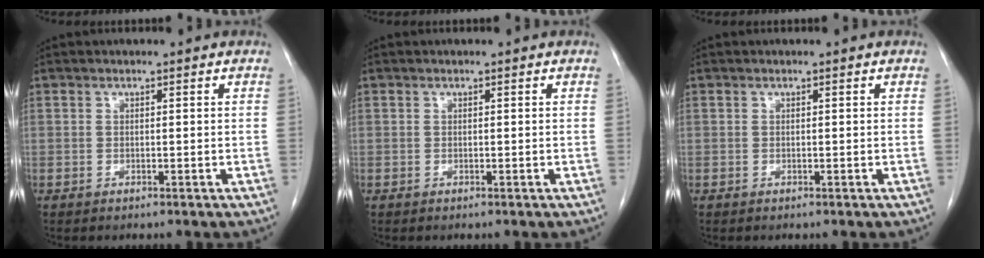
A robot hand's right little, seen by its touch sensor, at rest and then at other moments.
{"total": 0.0}
{"total": 0.0}